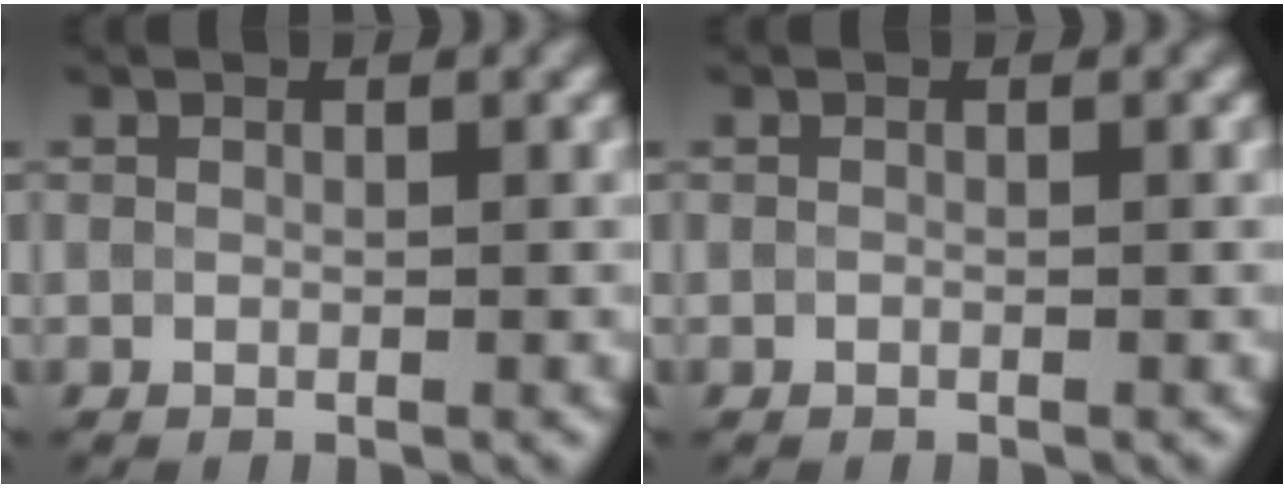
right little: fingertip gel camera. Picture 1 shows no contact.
{"total": 0.0}